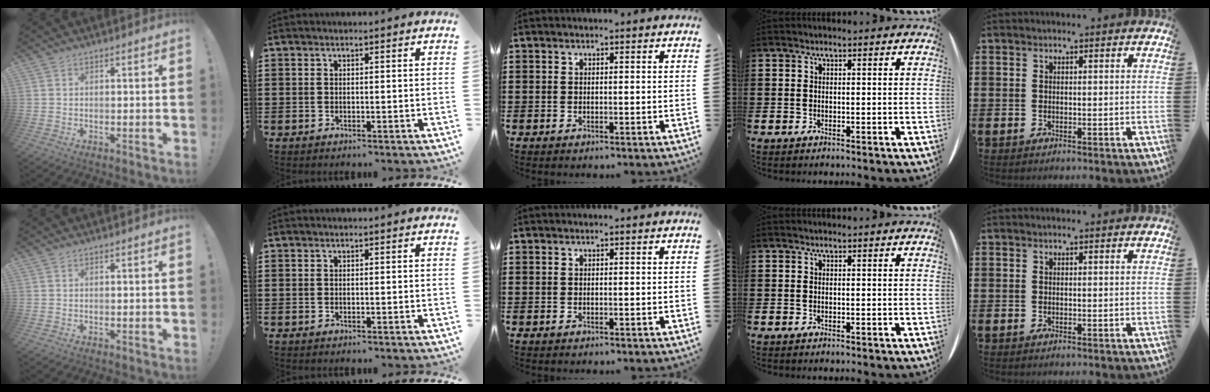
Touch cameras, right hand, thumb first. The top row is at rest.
{}